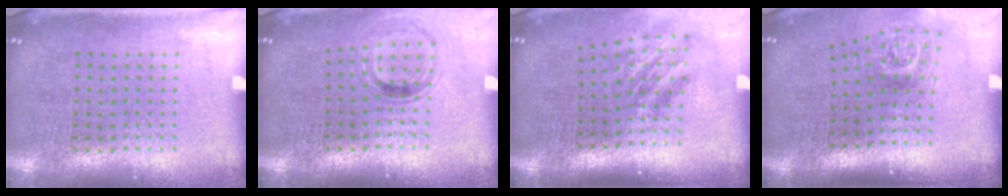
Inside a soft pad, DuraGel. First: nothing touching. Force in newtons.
{"total": 0.9, "press": 0.9, "slide": 0.1}
{"total": 1.9, "press": 1.2, "slide": 1.4}
{"total": 1.8, "press": 1.2, "slide": 1.3}